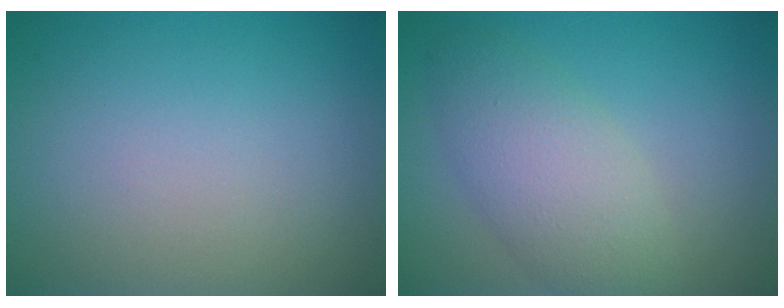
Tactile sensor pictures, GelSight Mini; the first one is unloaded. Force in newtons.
{"total": 4.8, "press": 4.8, "slide": 0.2}